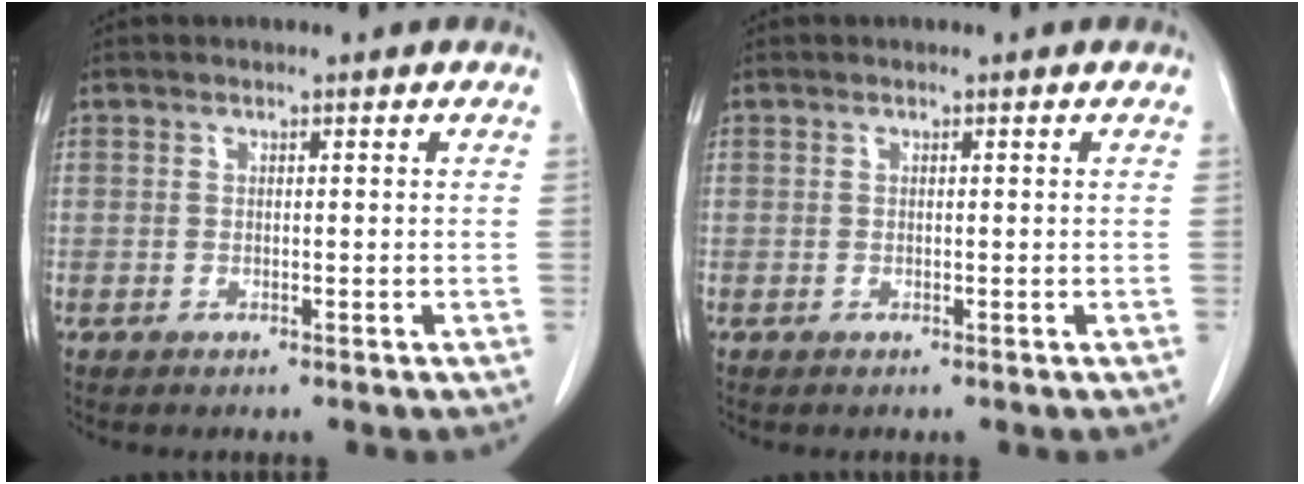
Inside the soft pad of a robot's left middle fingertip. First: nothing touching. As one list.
[{"total": 0.0}]